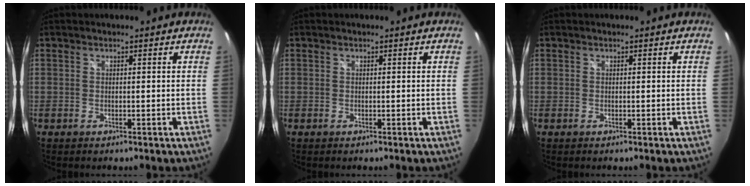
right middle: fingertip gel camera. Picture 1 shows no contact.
{"total": 0.0}
{"total": 0.0}